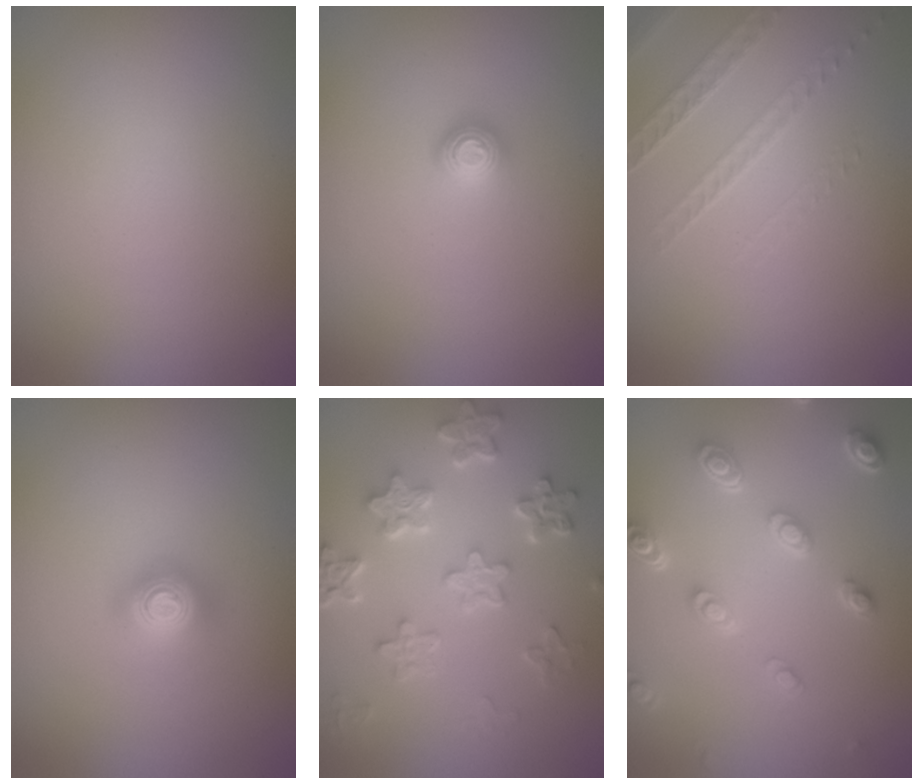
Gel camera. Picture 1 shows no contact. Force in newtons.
{"total": 1.1, "press": 1.1, "slide": 0.1}
{"total": 1.4, "press": 1.0, "slide": 0.9}
{"total": 2.0, "press": 2.0, "slide": 0.1}
{"total": 6.0, "press": 4.6, "slide": 3.8}
{"total": 4.5, "press": 3.4, "slide": 3.0}